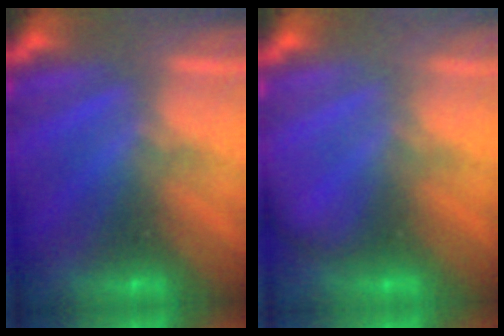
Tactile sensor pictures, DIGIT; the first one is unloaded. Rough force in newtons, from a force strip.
{"total": 2.1}